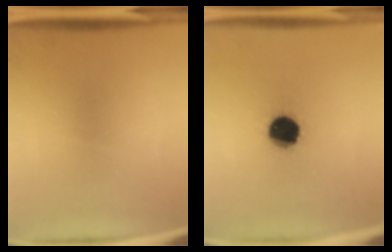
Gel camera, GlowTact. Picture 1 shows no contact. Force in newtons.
{"total": 13.6}